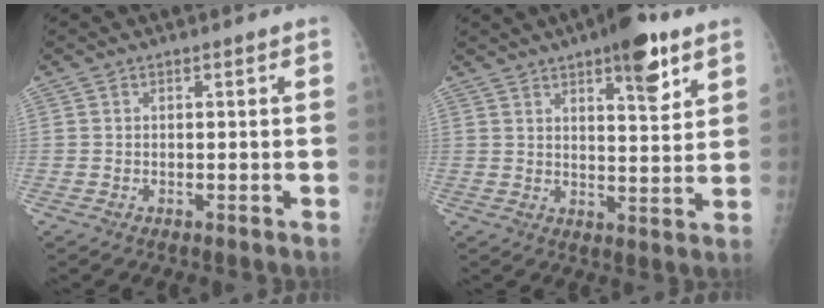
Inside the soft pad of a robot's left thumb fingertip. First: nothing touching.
{"total": 10.5, "force": [6.3, 3.2, 7.8], "torque": [-0.090, -0.031, 0.087]}